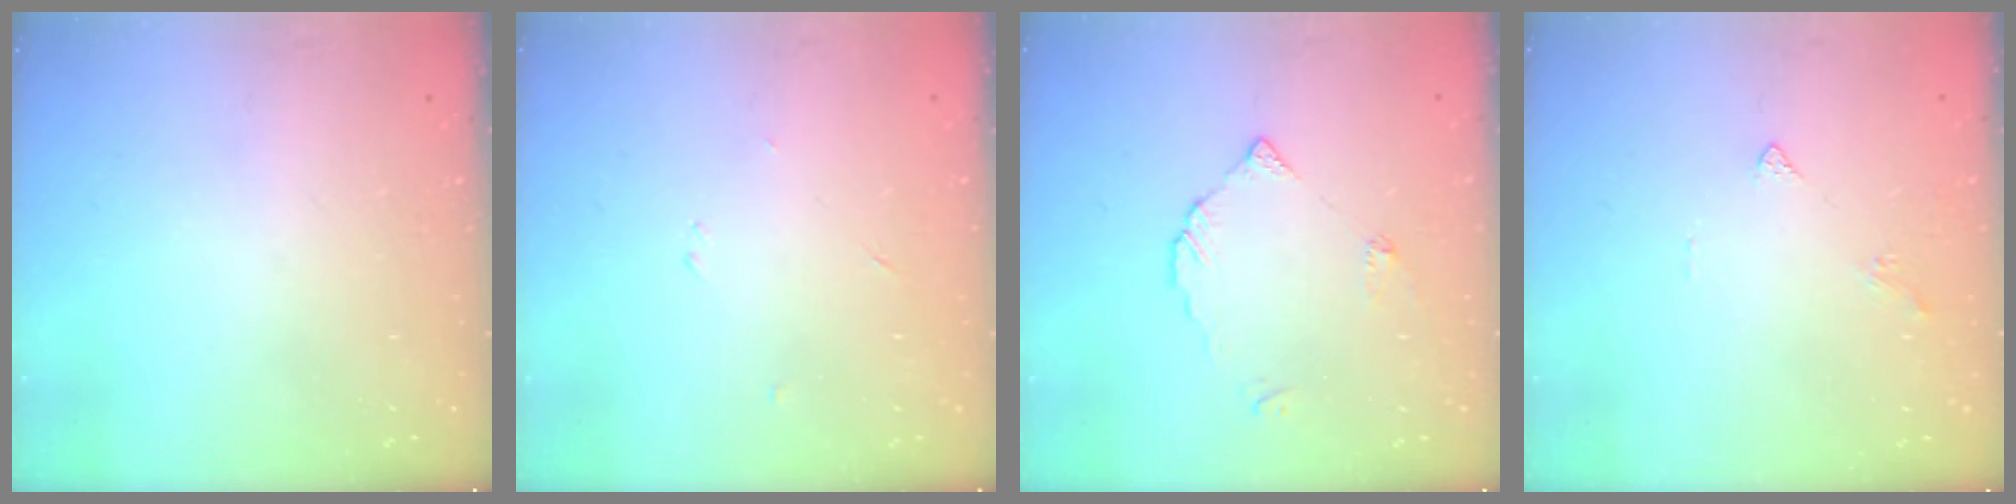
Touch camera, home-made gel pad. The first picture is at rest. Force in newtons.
{"total": 2.3, "press": 2.3, "slide": 0.3}
{"total": 3.7, "press": 3.7, "slide": 0.2}
{"total": 2.0, "press": 1.9, "slide": 0.6}